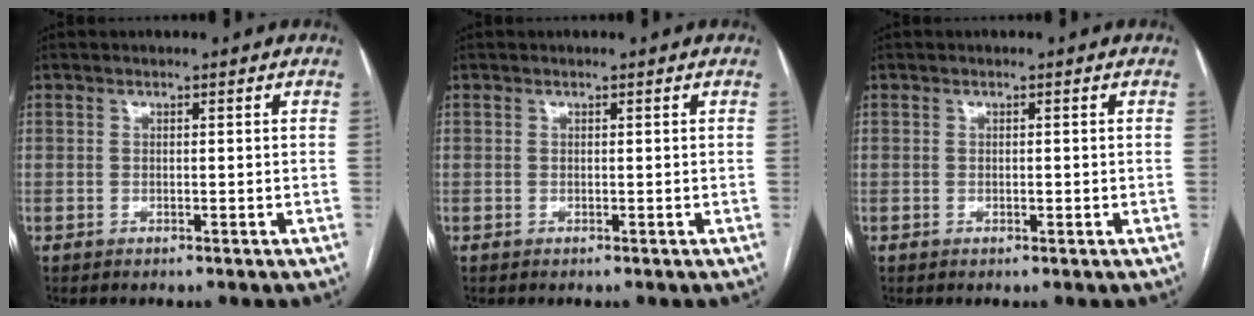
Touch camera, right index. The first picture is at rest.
{"total": 0.0}
{"total": 0.7, "force": [-0.1, 0.3, 0.6], "torque": [-0.010, 0.000, -0.001]}